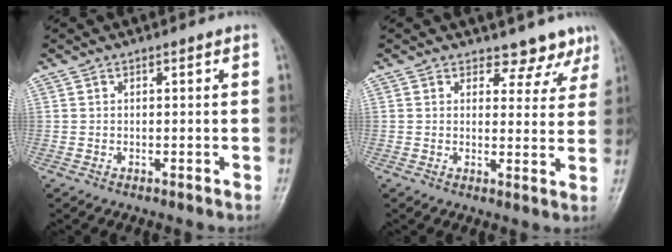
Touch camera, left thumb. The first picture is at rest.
{"total": 5.5, "force": [4.6, 2.9, 0.4], "torque": [0.028, -0.034, 0.041]}